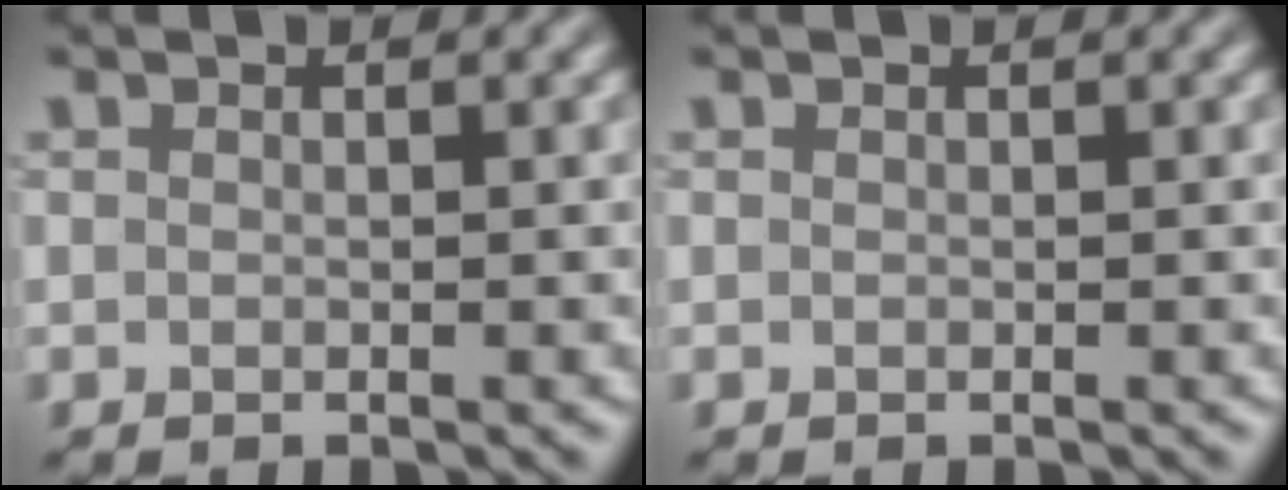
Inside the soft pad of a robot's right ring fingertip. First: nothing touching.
{"total": 0.0}